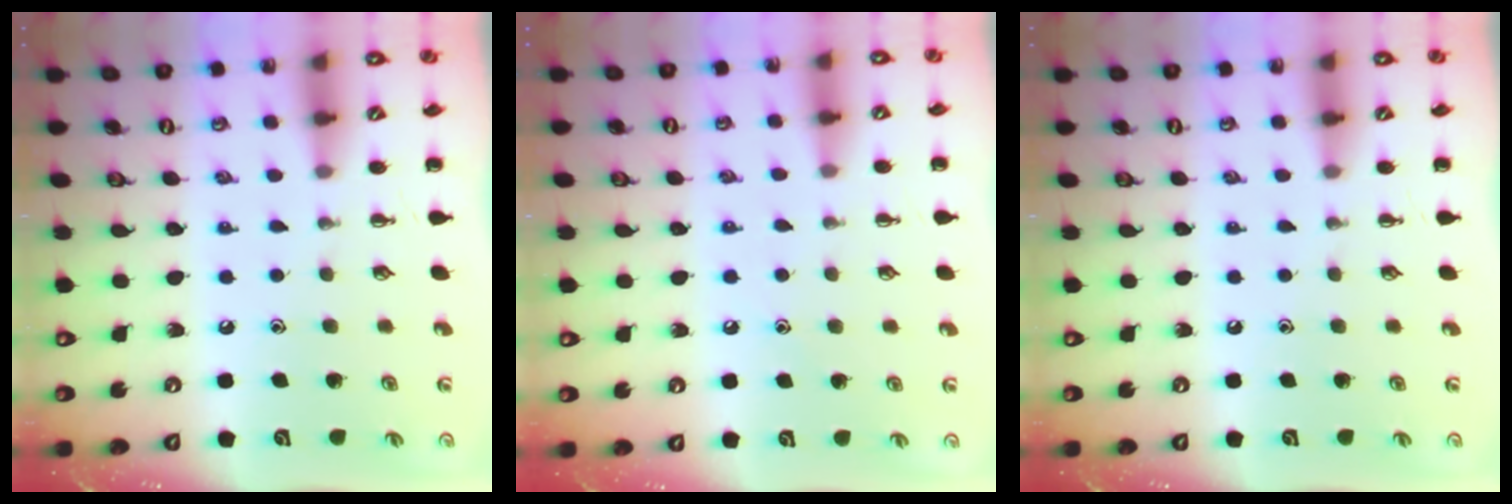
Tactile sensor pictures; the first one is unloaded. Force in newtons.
{"total": 6.1, "press": 5.8, "slide": 2.0}
{"total": 0.0}